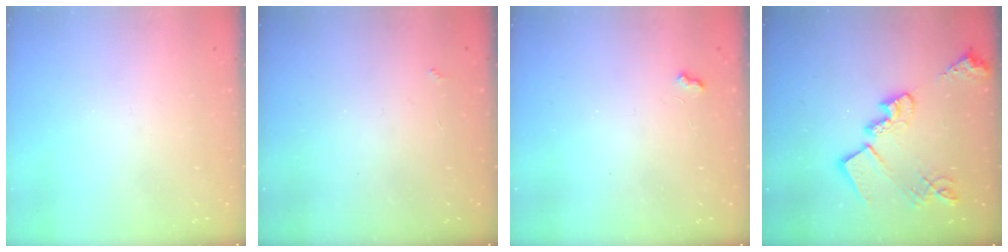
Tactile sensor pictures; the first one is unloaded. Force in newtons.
{"total": 2.4, "press": 2.3, "slide": 0.4}
{"total": 1.8, "press": 1.8, "slide": 0.4}
{"total": 19.2, "press": 19.1, "slide": 1.4}